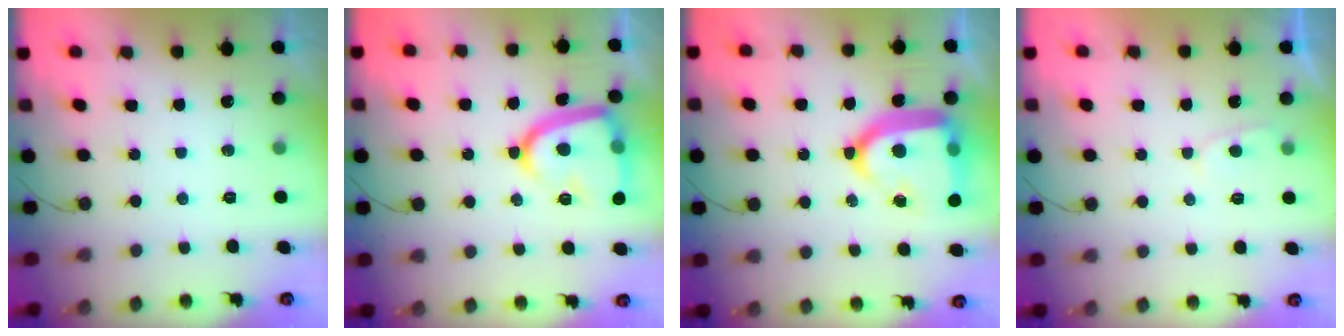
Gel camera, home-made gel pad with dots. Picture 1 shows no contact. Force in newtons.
{"total": 17.0, "press": 16.9, "slide": 1.2}
{"total": 20.5, "press": 20.4, "slide": 1.8}
{"total": 2.9, "press": 2.9, "slide": 0.4}